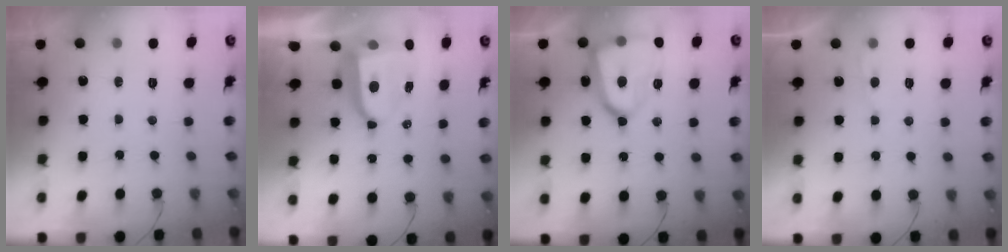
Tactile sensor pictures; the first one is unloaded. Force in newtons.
{"total": 8.0, "press": 7.9, "slide": 1.0}
{"total": 17.4, "press": 17.3, "slide": 1.7}
{"total": 2.1, "press": 2.1, "slide": 0.2}